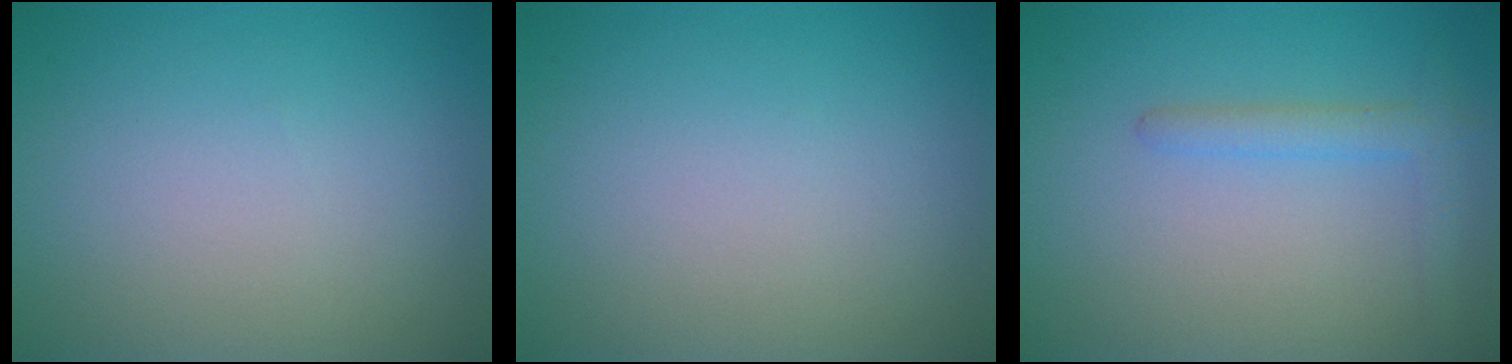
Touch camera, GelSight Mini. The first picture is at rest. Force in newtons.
{"total": 0.0}
{"total": 2.0, "press": 2.0, "slide": 0.2}